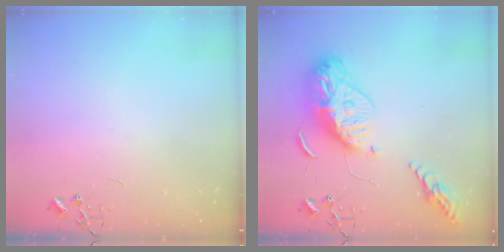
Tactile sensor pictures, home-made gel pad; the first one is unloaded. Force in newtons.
{"total": 18.2, "press": 18.1, "slide": 1.5}